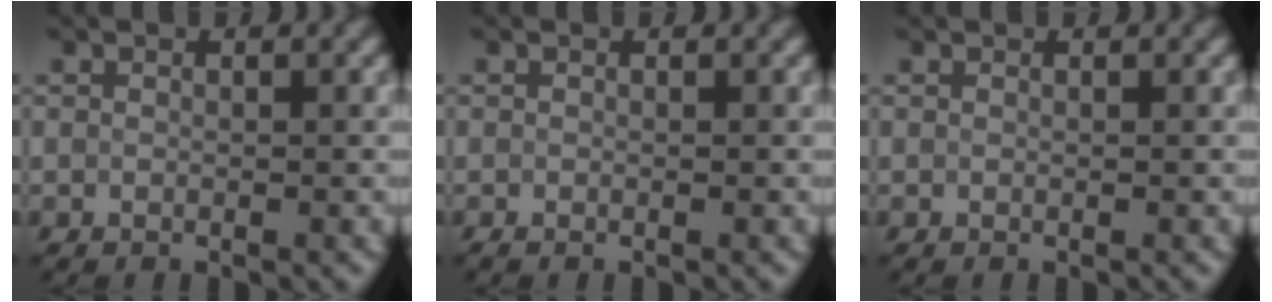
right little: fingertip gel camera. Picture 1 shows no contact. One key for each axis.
{"total": 0.0}
{"total": 0.0}